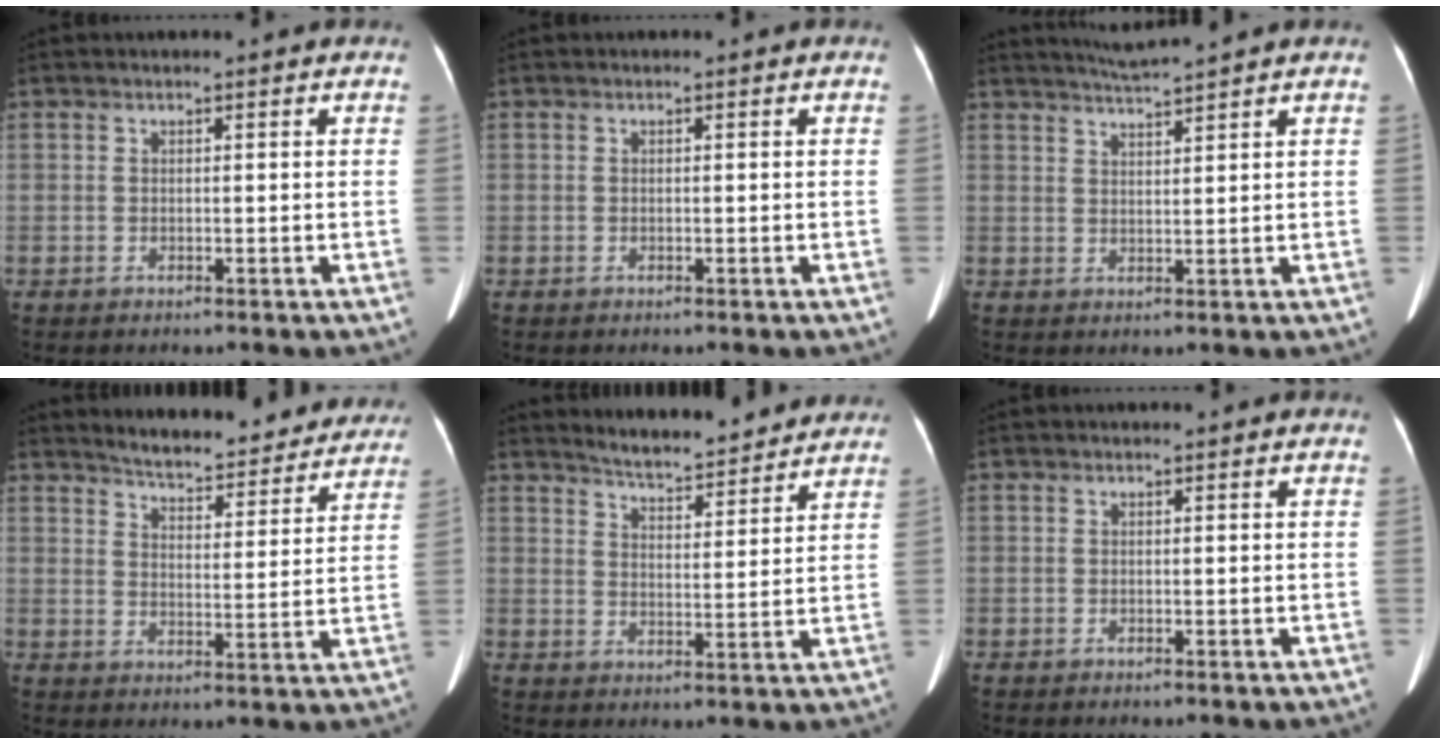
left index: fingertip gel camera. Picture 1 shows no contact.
{"total": 0.0}
{"total": 4.0, "force": [3.6, -1.5, 0.9], "torque": [-0.018, 0.001, 0.069]}
{"total": 17.0, "force": [15.9, 3.6, 4.9], "torque": [-0.050, -0.010, 0.196]}
{"total": 9.9, "force": [9.4, 1.3, 2.7], "torque": [-0.044, 0.008, 0.133]}
{"total": 0.0}